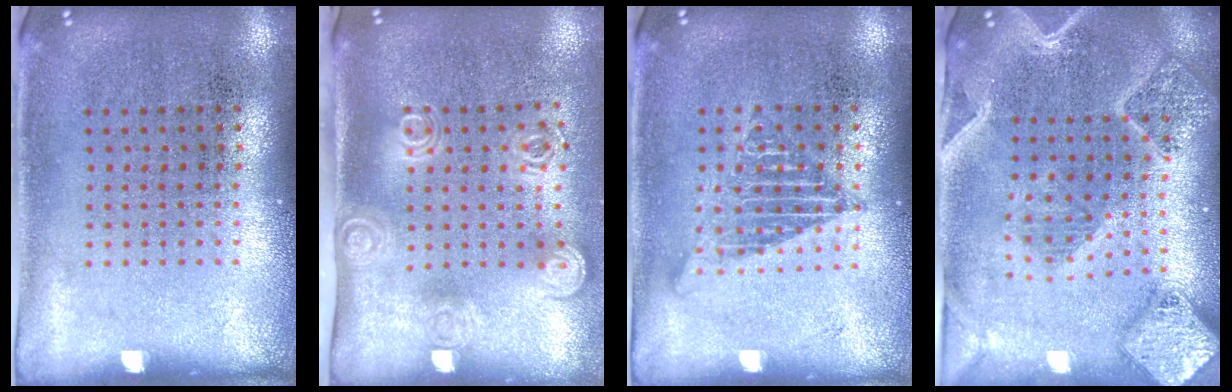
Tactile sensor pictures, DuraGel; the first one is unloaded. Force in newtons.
{"total": 2.0, "press": 1.4, "slide": 1.4}
{"total": 1.2, "press": 1.2, "slide": 0.0}
{"total": 2.9, "press": 2.5, "slide": 1.4}